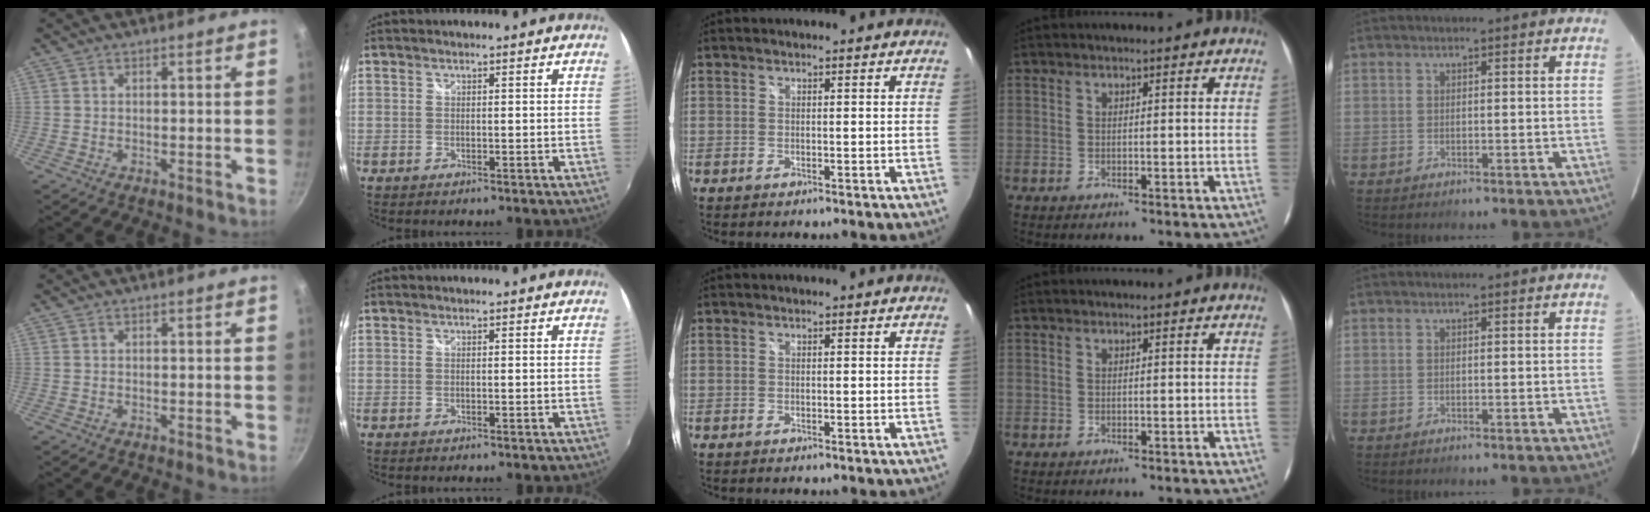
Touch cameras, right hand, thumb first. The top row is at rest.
{}